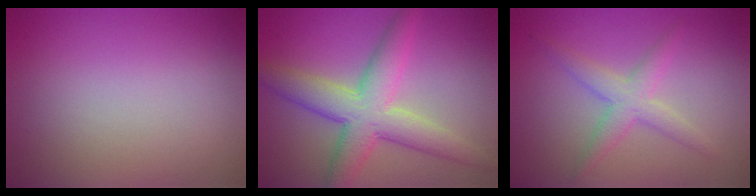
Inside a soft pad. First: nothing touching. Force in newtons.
{"total": 6.7, "press": 6.7, "slide": 0.2}
{"total": 3.0, "press": 3.0, "slide": 0.1}